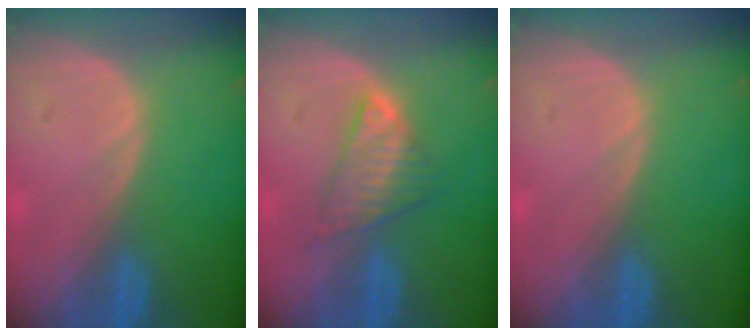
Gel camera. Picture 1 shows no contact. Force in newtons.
{"total": 4.9, "press": 4.9, "slide": 0.4}
{"total": 0.0}